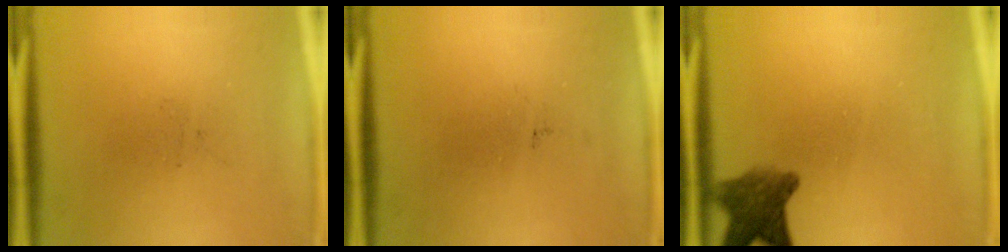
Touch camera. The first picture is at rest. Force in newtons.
{"total": 0.0}
{"total": 6.4}